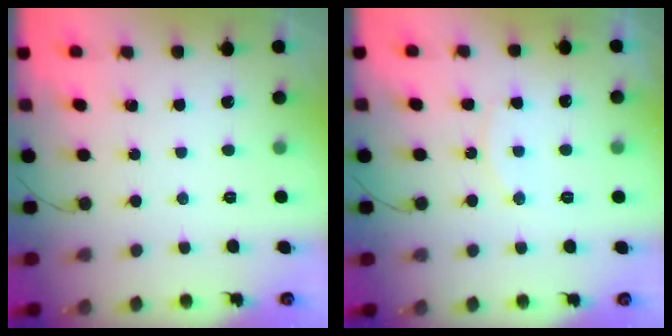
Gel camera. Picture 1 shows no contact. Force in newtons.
{"total": 7.7, "press": 7.7, "slide": 0.4}